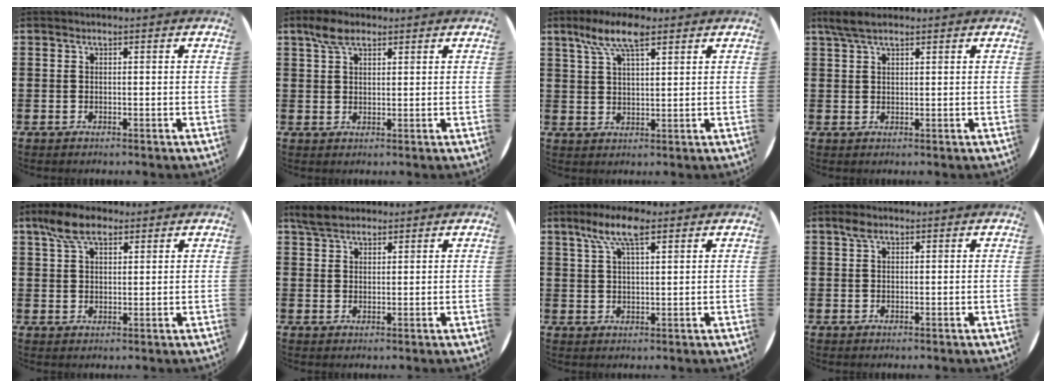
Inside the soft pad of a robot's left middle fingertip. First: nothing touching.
{"total": 3.8, "force": [2.7, 1.8, 2.0], "torque": [-0.037, 0.004, 0.048]}
{"total": 7.5, "force": [4.9, 2.4, 5.1], "torque": [-0.104, 0.000, 0.085]}
{"total": 3.1, "force": [2.2, 1.0, 2.0], "torque": [-0.044, 0.006, 0.041]}
{"total": 6.0, "force": [4.2, 2.9, 3.1], "torque": [-0.065, 0.005, 0.077]}
{"total": 3.6, "force": [3.2, 1.4, 1.0], "torque": [-0.020, -0.001, 0.059]}
{"total": 6.7, "force": [4.3, 2.0, 4.8], "torque": [-0.096, 0.003, 0.073]}
{"total": 1.6, "force": [1.0, 0.9, 0.9], "torque": [-0.013, 0.002, 0.017]}